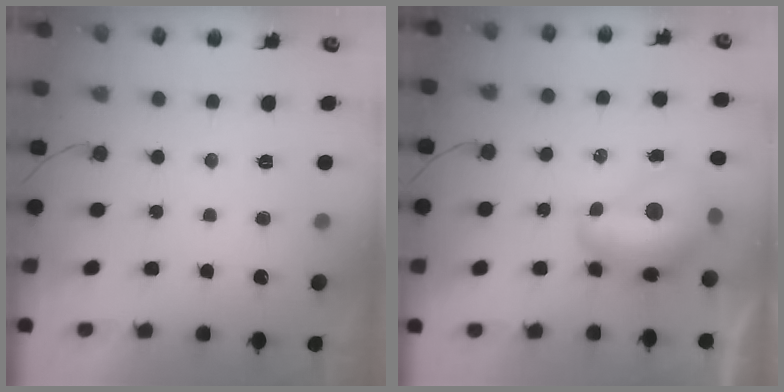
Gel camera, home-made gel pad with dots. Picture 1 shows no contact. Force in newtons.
{"total": 13.2, "press": 13.1, "slide": 1.2}